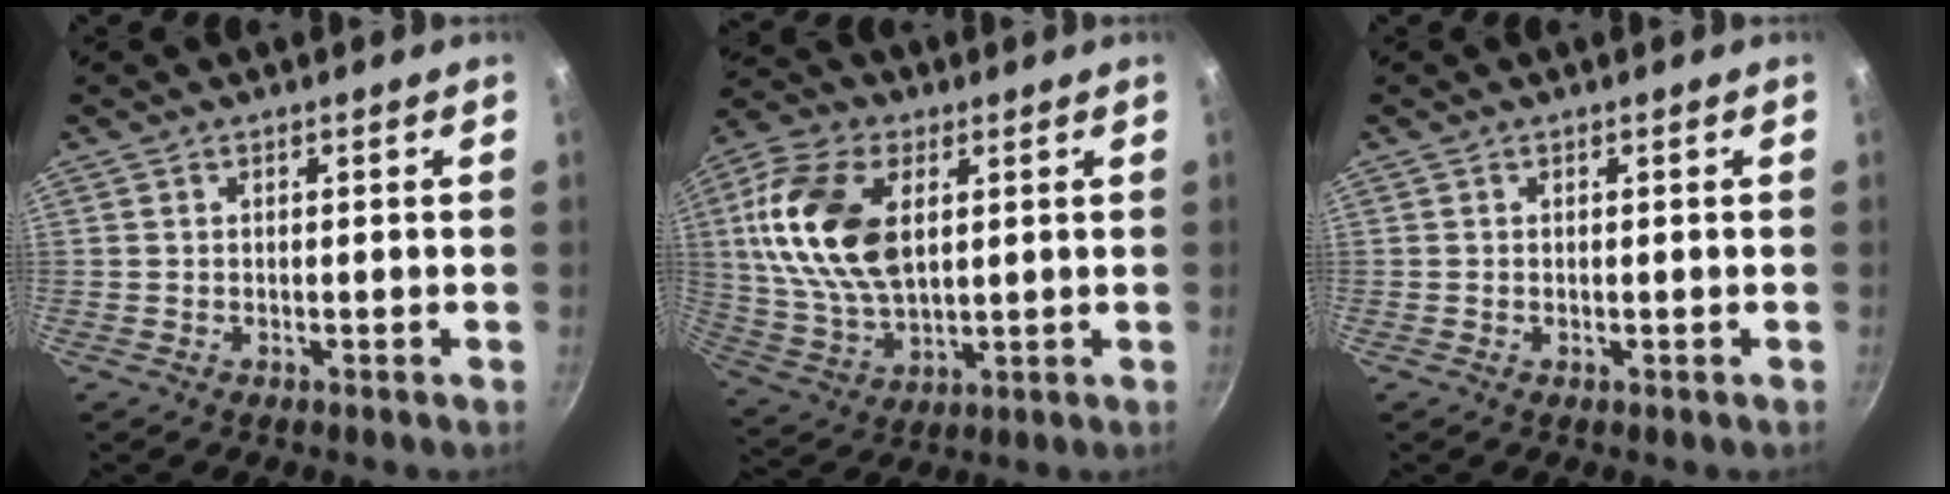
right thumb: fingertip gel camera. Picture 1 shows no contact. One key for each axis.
{"total": 18.1, "fx": 4.1, "fy": 10.8, "fz": 14.0, "tx": -0.257, "ty": -0.004, "tz": 0.080}
{"total": 0.0}